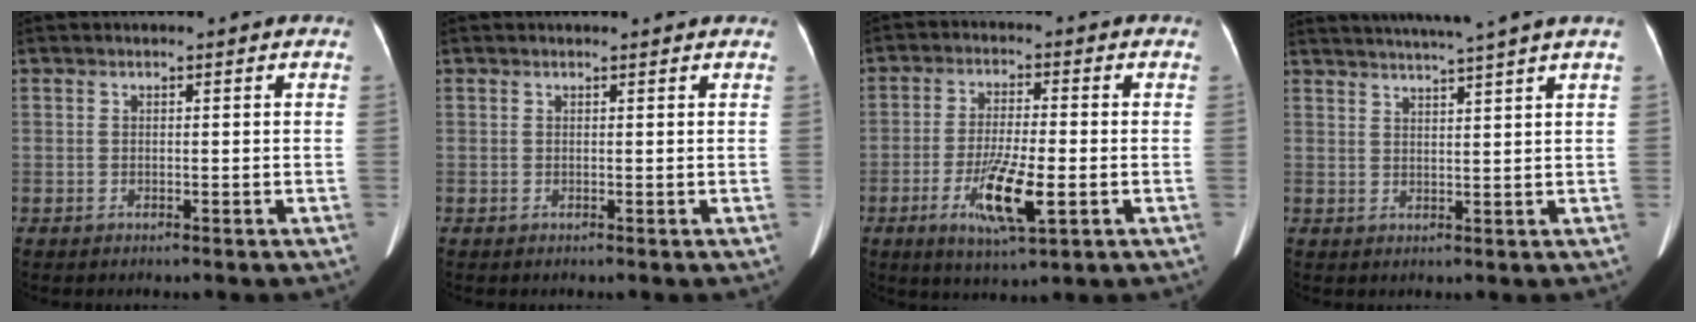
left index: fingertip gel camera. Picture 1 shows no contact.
{"total": 1.5, "force": [1.5, -0.1, 0.3], "torque": [-0.009, 0.006, 0.017]}
{"total": 9.2, "force": [-3.2, 1.4, 8.5], "torque": [-0.159, -0.019, -0.053]}
{"total": 9.9, "force": [8.5, -2.2, 4.5], "torque": [-0.070, 0.001, 0.113]}